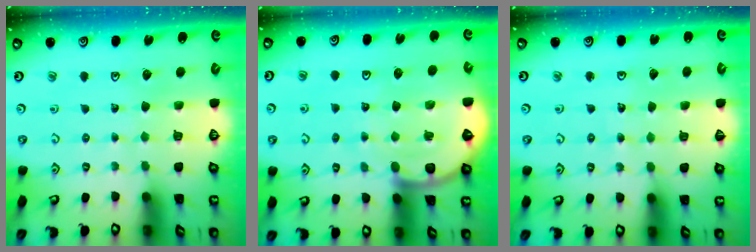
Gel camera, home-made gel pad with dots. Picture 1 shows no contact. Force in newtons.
{"total": 7.3, "press": 7.2, "slide": 1.1}
{"total": 4.4, "press": 4.3, "slide": 0.5}